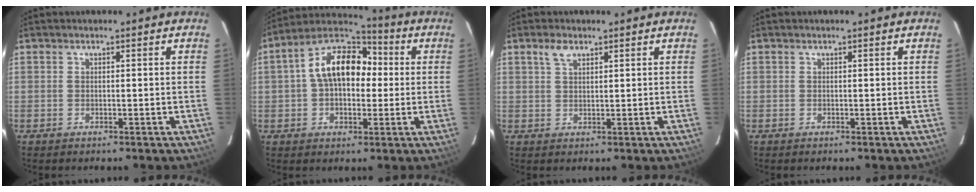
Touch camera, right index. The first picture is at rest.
{"total": 13.7, "force": [1.5, 8.8, 10.4], "torque": [-0.185, 0.039, 0.018]}
{"total": 2.7, "force": [1.7, 1.3, 1.6], "torque": [-0.029, 0.006, 0.033]}
{"total": 0.0}